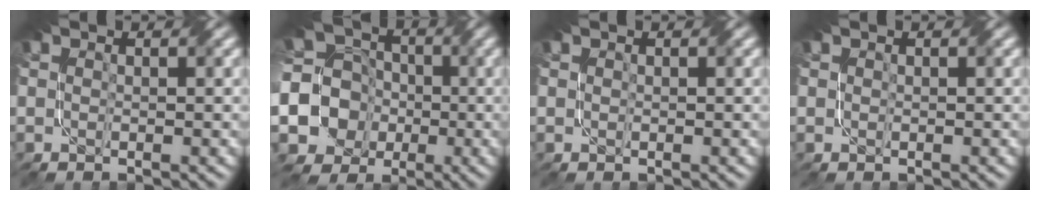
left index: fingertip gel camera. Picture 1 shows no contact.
{"total": 12.1, "force": [-3.8, 10.9, 3.8], "torque": [-0.106, -0.007, -0.093]}
{"total": 0.0}
{"total": 0.0}